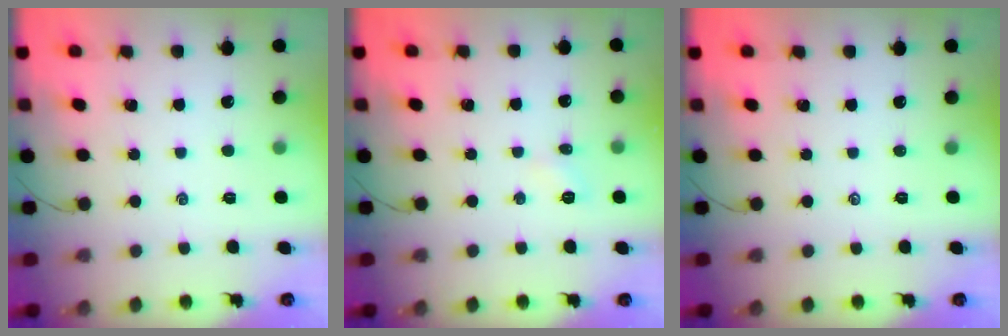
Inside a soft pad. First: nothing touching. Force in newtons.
{"total": 4.2, "press": 4.0, "slide": 1.3}
{"total": 0.0}